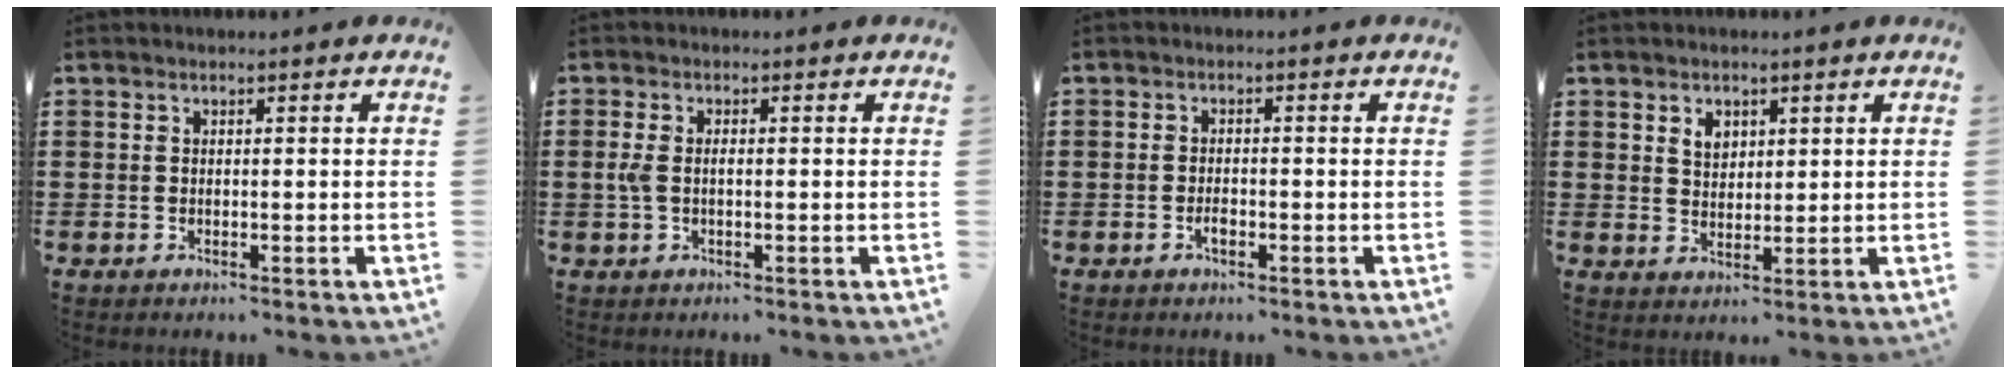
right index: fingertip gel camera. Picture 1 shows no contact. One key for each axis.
{"total": 2.1, "fx": -0.2, "fy": 1.0, "fz": 1.8, "tx": -0.050, "ty": -0.003, "tz": -0.009}
{"total": 1.7, "fx": -0.9, "fy": 0.7, "fz": 1.3, "tx": -0.027, "ty": -0.001, "tz": -0.016}
{"total": 2.8, "fx": 1.5, "fy": 2.0, "fz": 1.3, "tx": -0.031, "ty": 0.008, "tz": 0.028}